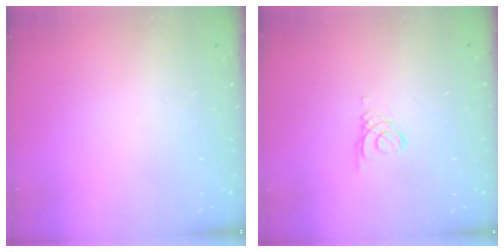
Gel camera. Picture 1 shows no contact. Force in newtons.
{"total": 1.5, "press": 1.5, "slide": 0.1}